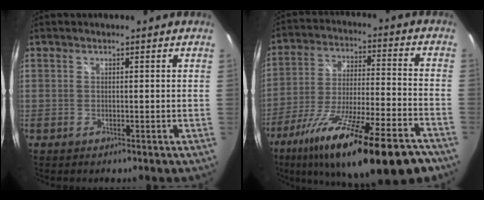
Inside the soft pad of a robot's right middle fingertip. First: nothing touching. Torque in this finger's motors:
{"motor_torque": [1.31, -0.83, 1.00, 0.21]}